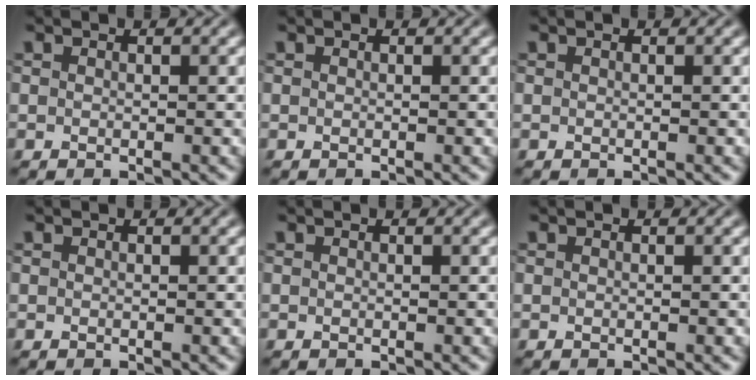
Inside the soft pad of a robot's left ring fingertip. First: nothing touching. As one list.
[{"total": 0.0}, {"total": 0.0}, {"total": 0.0}, {"total": 0.0}, {"total": 0.0}]